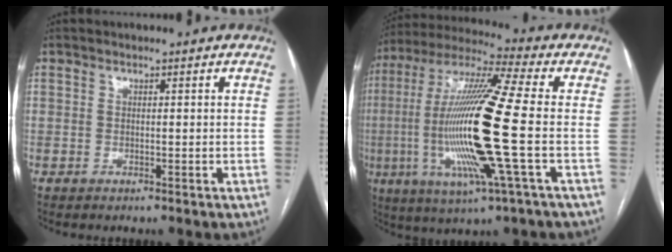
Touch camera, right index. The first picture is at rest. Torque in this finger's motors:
{"motor_torque": [2.14, 0.00, 1.05, 0.21]}